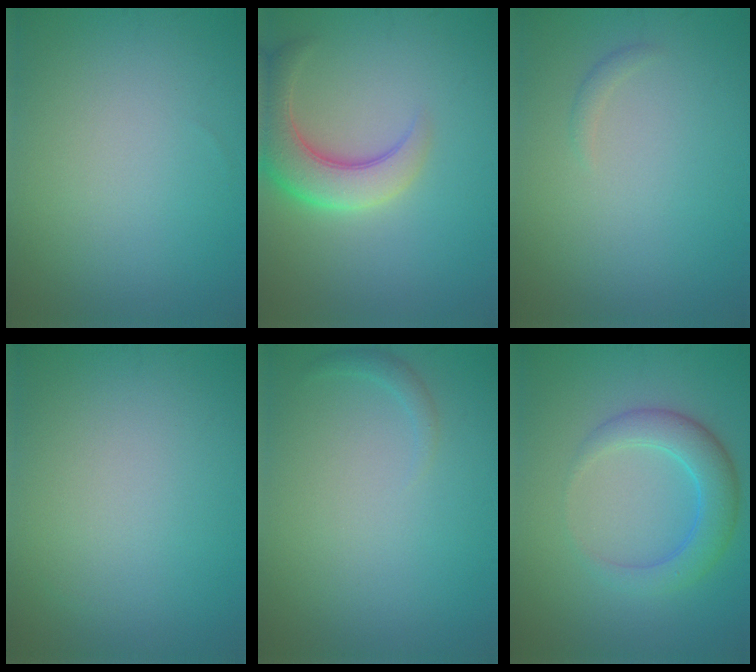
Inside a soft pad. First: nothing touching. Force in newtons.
{"total": 5.7, "press": 5.6, "slide": 0.7}
{"total": 0.7, "press": 0.7, "slide": 0.0}
{"total": 0.0}
{"total": 0.8, "press": 0.8, "slide": 0.1}
{"total": 4.2, "press": 4.2, "slide": 0.1}